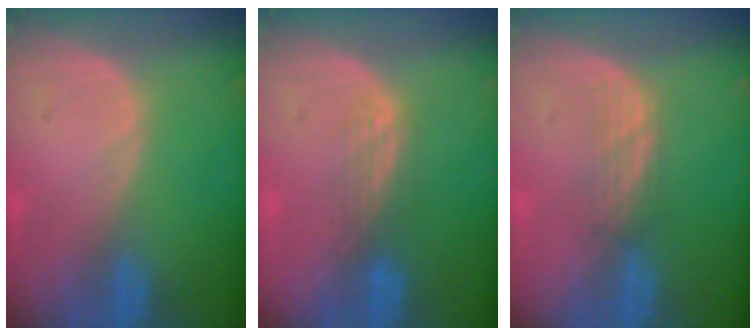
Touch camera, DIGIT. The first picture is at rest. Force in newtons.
{"total": 3.0, "press": 2.5, "slide": 1.6}
{"total": 2.7, "press": 2.5, "slide": 0.9}